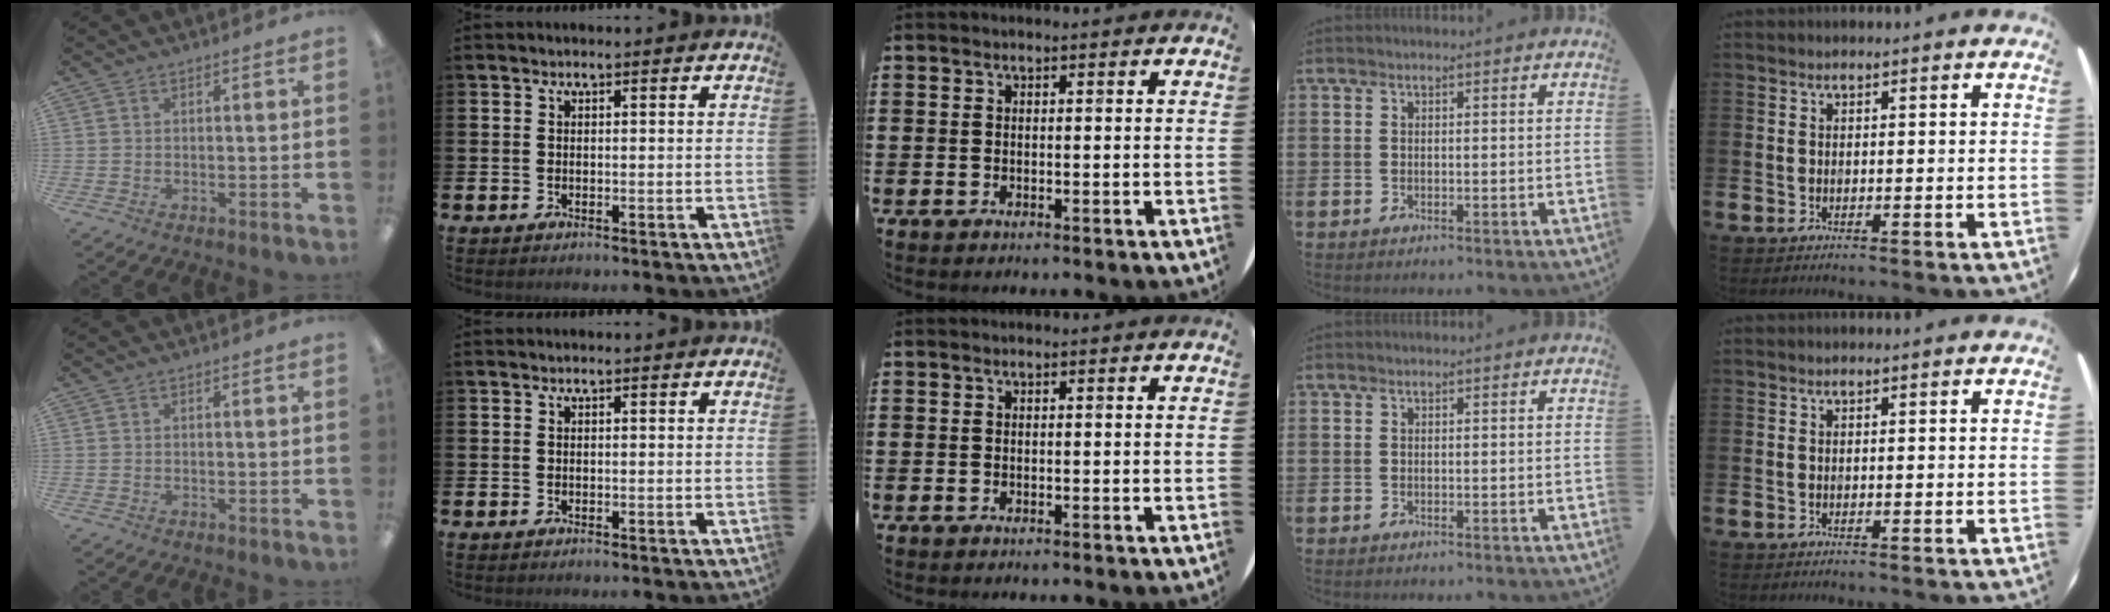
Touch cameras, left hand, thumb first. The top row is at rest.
{}